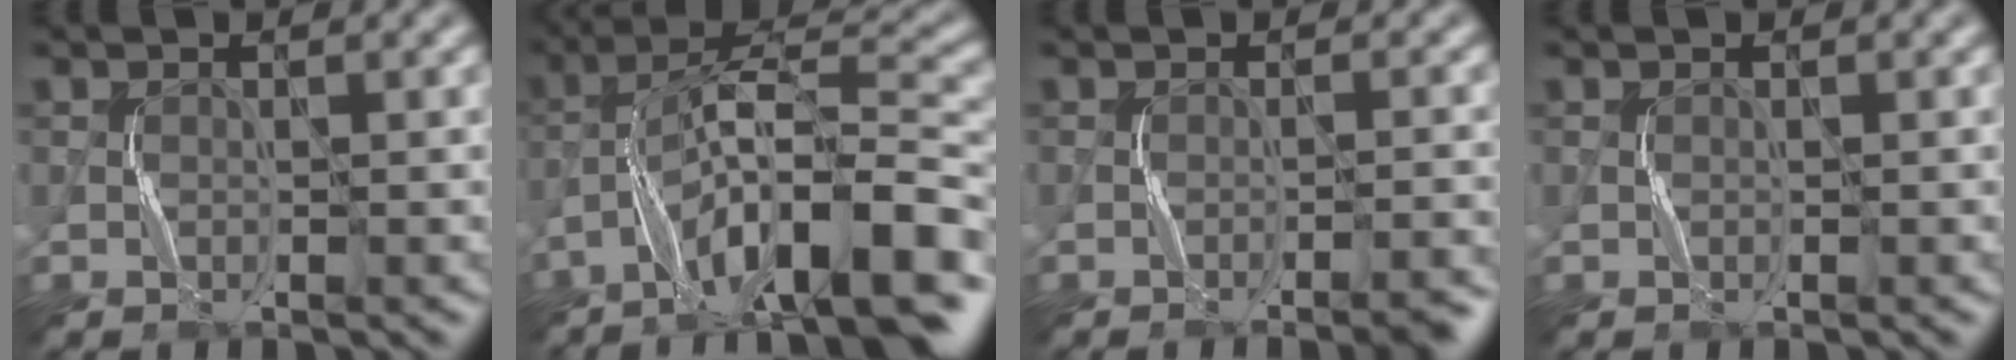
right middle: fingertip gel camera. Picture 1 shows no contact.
{"total": 13.3, "force": [-7.4, 3.0, 10.5], "torque": [-0.178, 0.020, -0.126]}
{"total": 2.0, "force": [-1.4, 0.0, 1.4], "torque": [-0.018, 0.010, -0.022]}
{"total": 0.0}